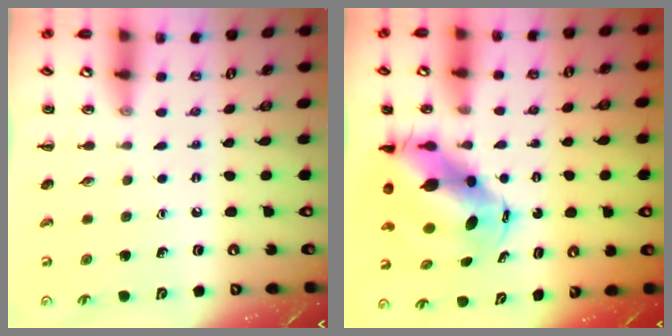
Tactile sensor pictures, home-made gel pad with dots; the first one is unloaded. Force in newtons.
{"total": 9.0, "press": 8.7, "slide": 2.4}